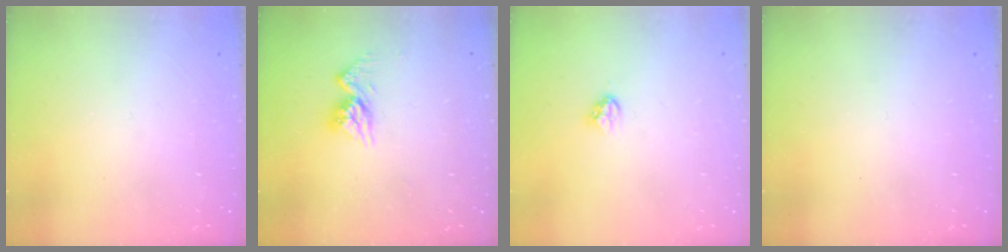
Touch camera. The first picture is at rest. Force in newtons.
{"total": 10.0, "press": 9.9, "slide": 0.8}
{"total": 3.6, "press": 3.5, "slide": 0.6}
{"total": 0.0}